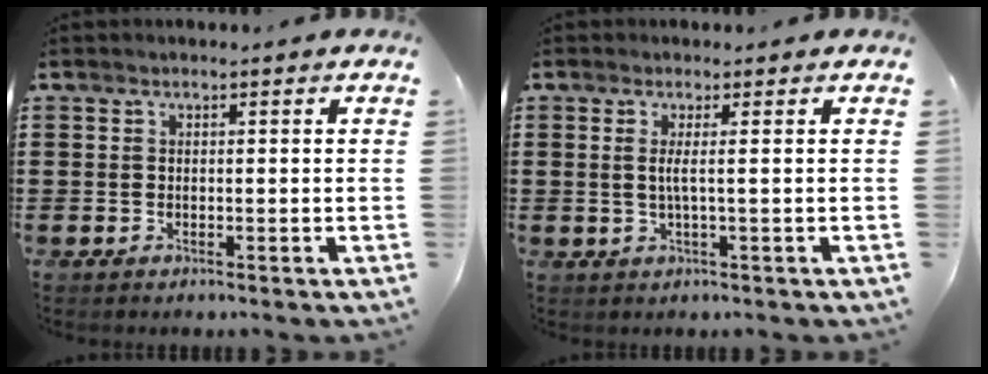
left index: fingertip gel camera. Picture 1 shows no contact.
{"total": 2.1, "force": [0.1, -0.4, 2.1], "torque": [-0.042, -0.006, -0.002]}